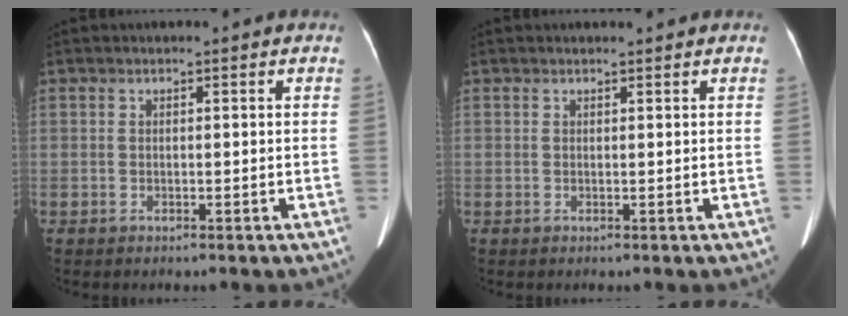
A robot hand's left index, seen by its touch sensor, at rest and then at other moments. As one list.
[{"total": 0.9, "force": [0.8, 0.0, 0.2], "torque": [-0.006, 0.005, 0.013]}]